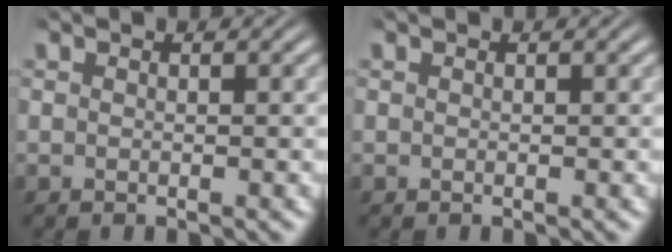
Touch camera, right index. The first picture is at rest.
{"total": 0.0}